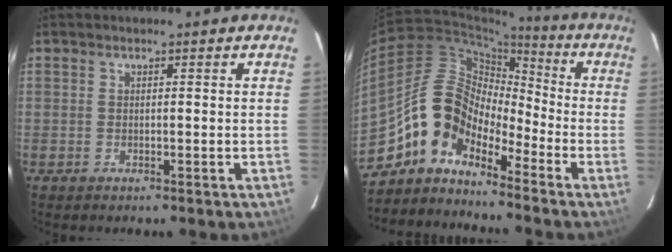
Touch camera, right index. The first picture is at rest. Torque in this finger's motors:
{"motor_torque": [1.25, -0.89, 0.13, 0.01]}